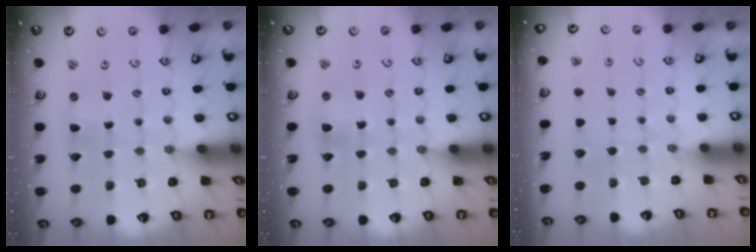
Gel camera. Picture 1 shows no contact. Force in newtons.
{"total": 2.8, "press": 2.8, "slide": 0.3}
{"total": 0.0}